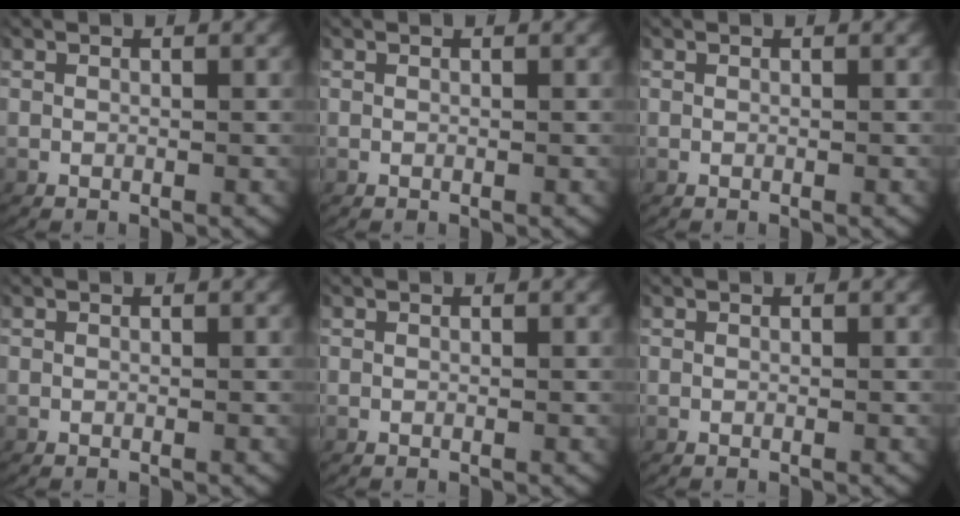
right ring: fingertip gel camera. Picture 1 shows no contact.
{"total": 0.0}
{"total": 0.0}
{"total": 0.0}
{"total": 0.0}
{"total": 0.0}